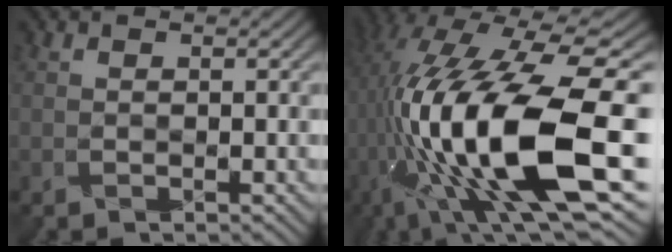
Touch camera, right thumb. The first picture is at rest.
{"total": 19.4, "force": [-3.5, 6.9, 17.8], "torque": [-0.336, 0.004, -0.064]}